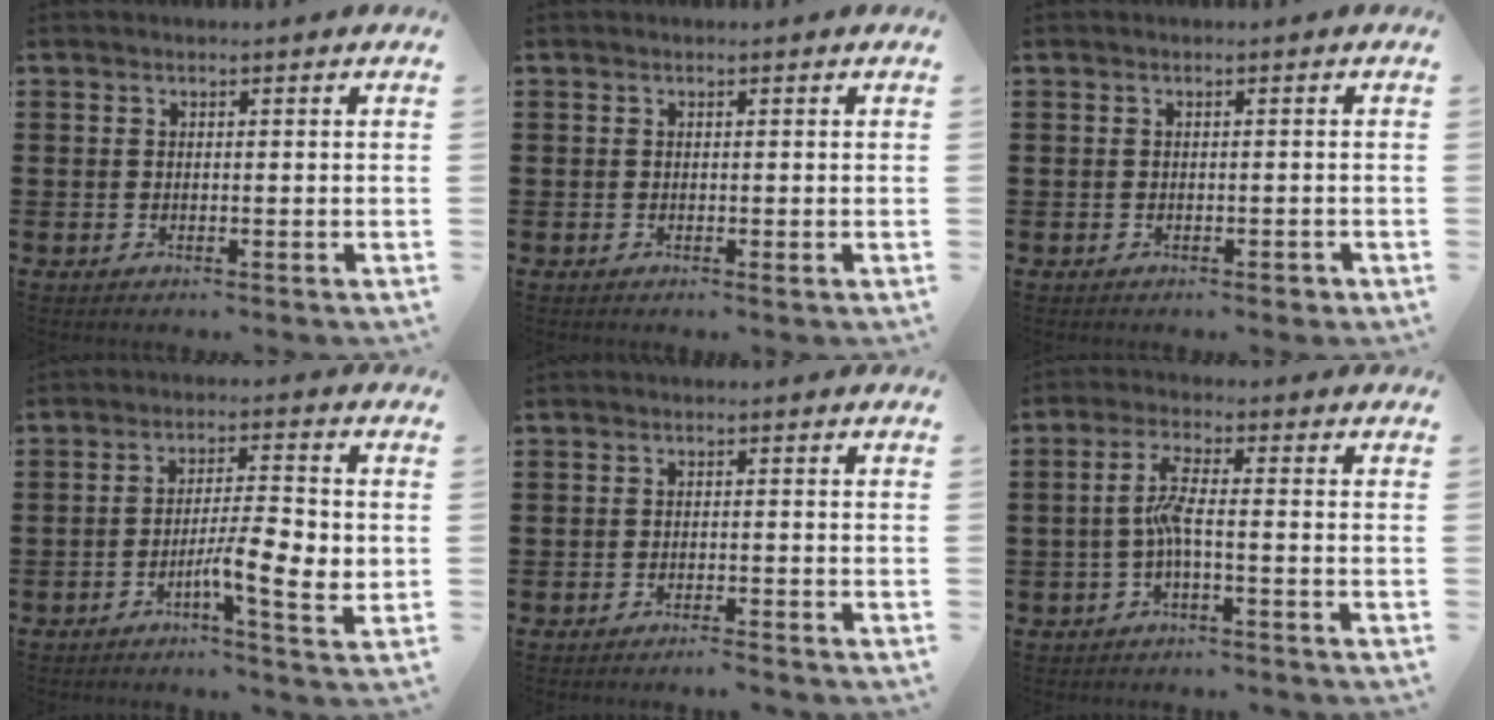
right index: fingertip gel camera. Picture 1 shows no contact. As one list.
[{"total": 0.0}, {"total": 0.8, "force": [-0.5, 0.3, 0.6], "torque": [-0.013, -0.003, -0.009]}, {"total": 7.7, "force": [-2.0, 1.3, 7.3], "torque": [-0.129, -0.003, -0.034]}, {"total": 1.3, "force": [-1.2, -0.3, 0.5], "torque": [-0.011, -0.003, -0.022]}, {"total": 4.4, "force": [-1.3, 0.7, 4.1], "torque": [-0.092, -0.001, -0.031]}]